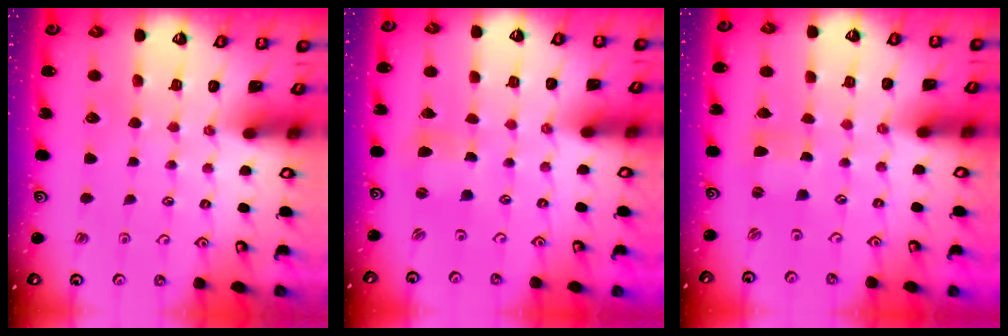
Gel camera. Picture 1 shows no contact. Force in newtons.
{"total": 2.1, "press": 2.1, "slide": 0.3}
{"total": 0.0}